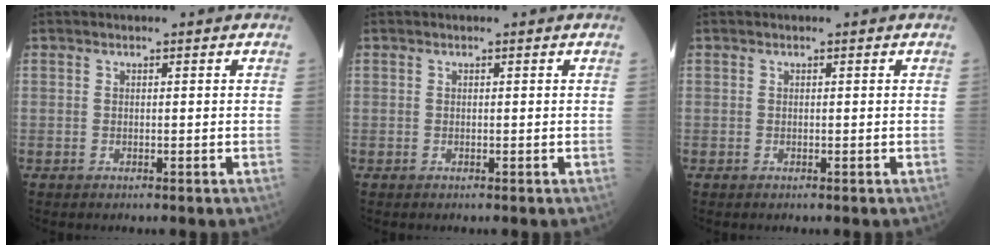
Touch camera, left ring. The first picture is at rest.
{"total": 0.0}
{"total": 0.0}